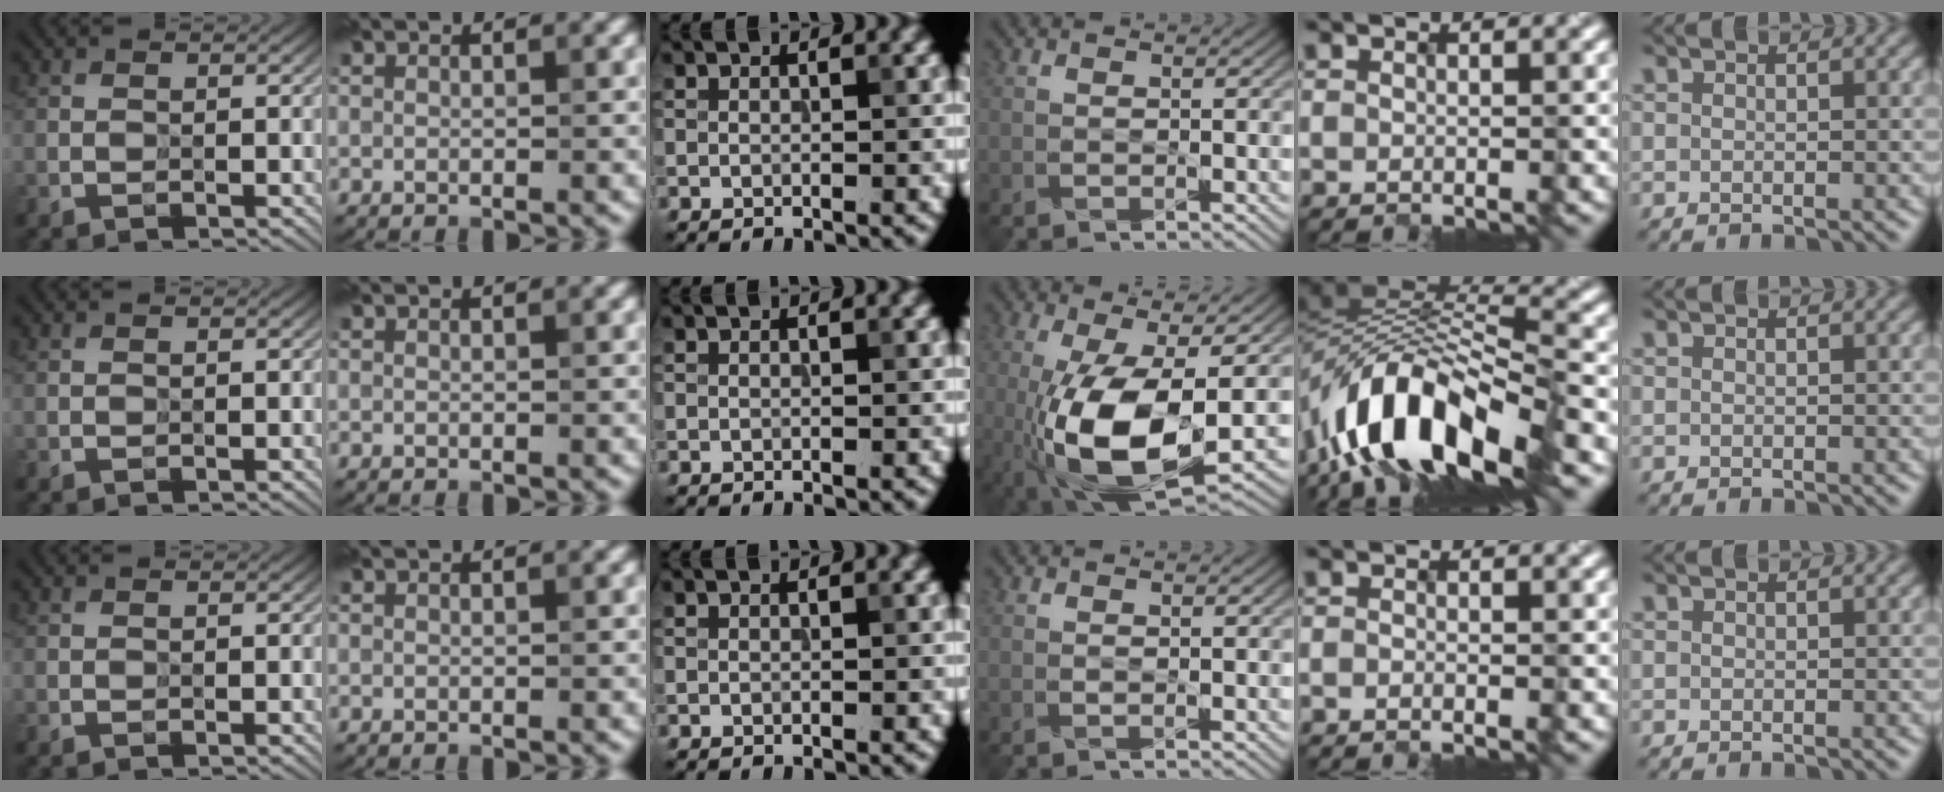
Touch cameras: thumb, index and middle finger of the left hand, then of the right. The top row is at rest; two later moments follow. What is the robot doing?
{"motion": "insert", "object": "pill capsule"}